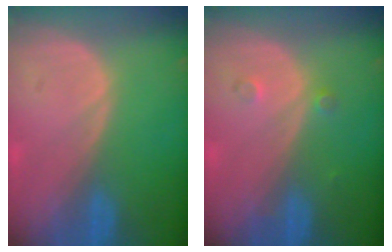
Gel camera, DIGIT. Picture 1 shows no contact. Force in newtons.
{"total": 1.5, "press": 1.2, "slide": 0.8}